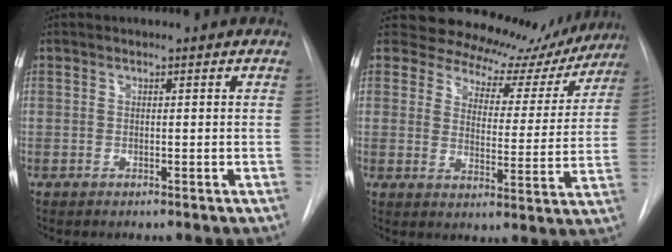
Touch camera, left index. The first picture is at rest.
{"total": 12.9, "force": [11.6, 5.3, 2.1], "torque": [-0.008, -0.017, 0.129]}